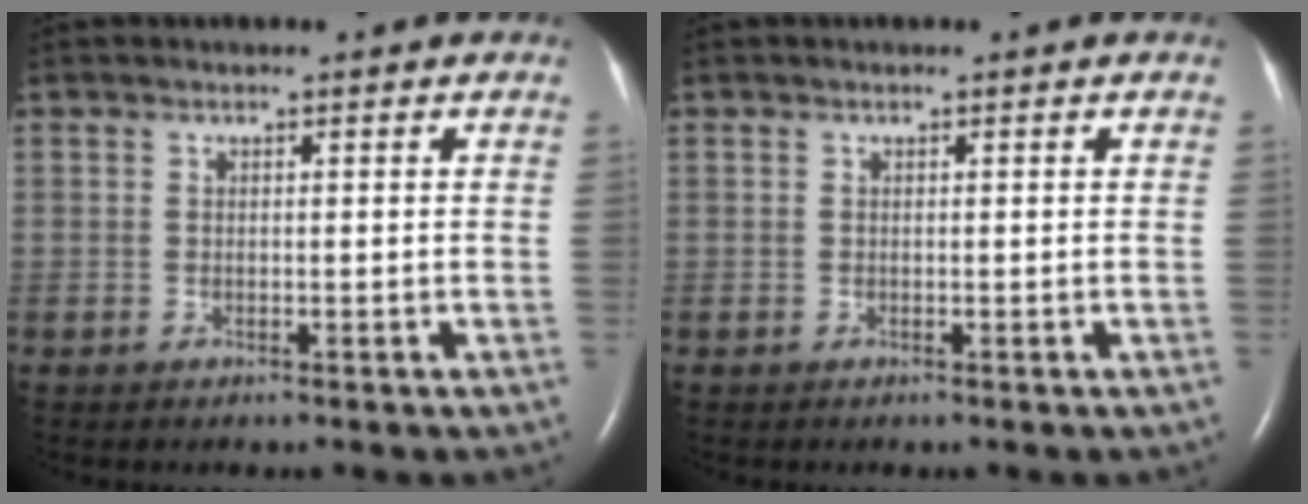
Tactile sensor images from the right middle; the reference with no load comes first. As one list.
[{"total": 0.0}]